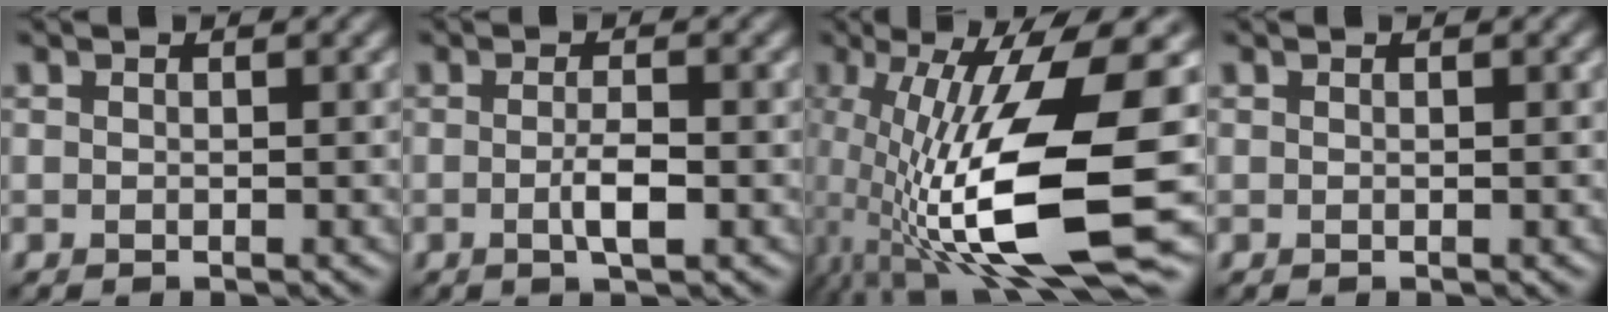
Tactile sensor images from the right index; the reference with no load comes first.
{"total": 2.3, "force": [-0.5, 0.4, 2.2], "torque": [-0.039, 0.000, -0.011]}
{"total": 13.5, "force": [-2.5, 3.6, 12.7], "torque": [-0.238, -0.018, -0.036]}
{"total": 0.0}